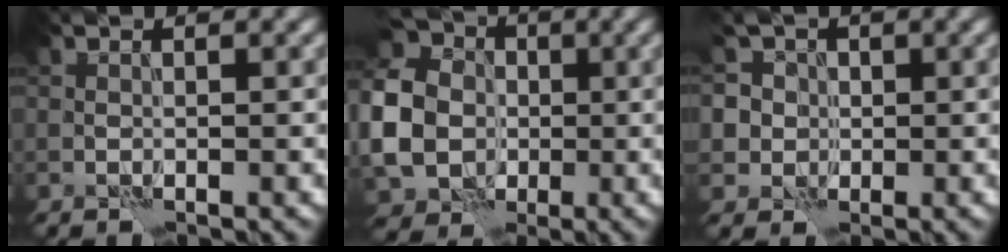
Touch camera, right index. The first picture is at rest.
{"total": 11.0, "force": [-0.9, 9.5, 5.4], "torque": [-0.141, -0.015, -0.025]}
{"total": 6.4, "force": [1.8, 5.8, 2.2], "torque": [-0.036, 0.026, 0.005]}